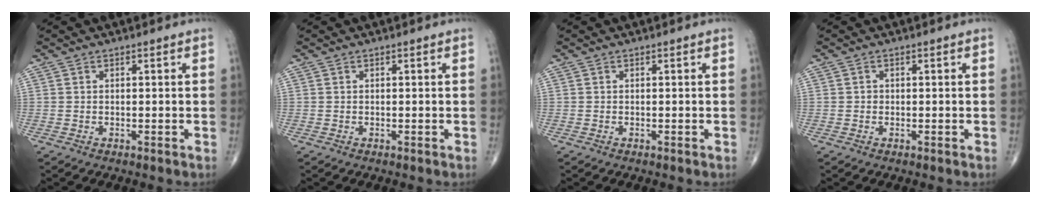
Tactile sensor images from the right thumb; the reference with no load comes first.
{"total": 0.0}
{"total": 0.0}
{"total": 0.6, "force": [-0.1, 0.6, 0.2], "torque": [0.002, 0.003, -0.002]}